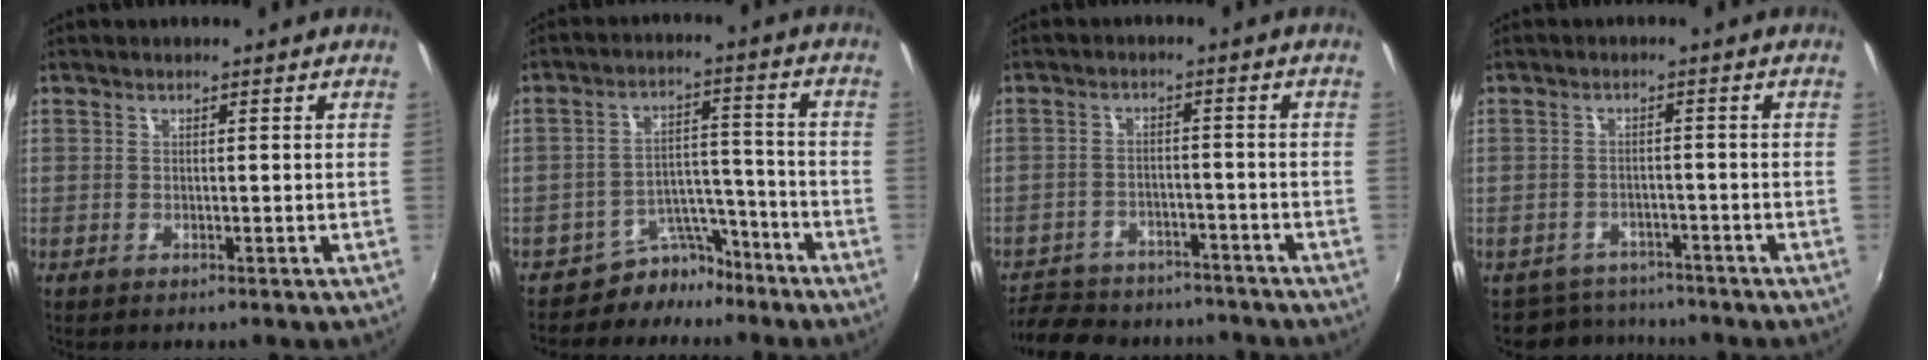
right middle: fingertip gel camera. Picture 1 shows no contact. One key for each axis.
{"total": 7.4, "fx": -6.2, "fy": 3.8, "fz": 0.7, "tx": -0.007, "ty": 0.035, "tz": -0.096}
{"total": 17.6, "fx": -14.7, "fy": 7.4, "fz": 6.3, "tx": -0.150, "ty": 0.007, "tz": -0.204}
{"total": 6.0, "fx": -5.3, "fy": 2.8, "fz": 0.0, "tx": -0.013, "ty": 0.012, "tz": -0.083}